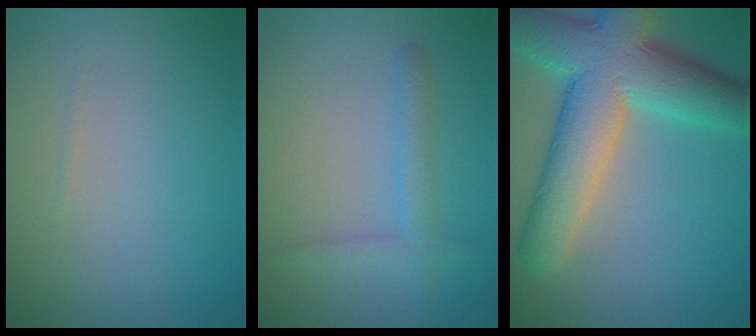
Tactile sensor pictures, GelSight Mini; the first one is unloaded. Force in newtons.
{"total": 2.1, "press": 2.1, "slide": 0.2}
{"total": 11.1, "press": 11.0, "slide": 0.4}